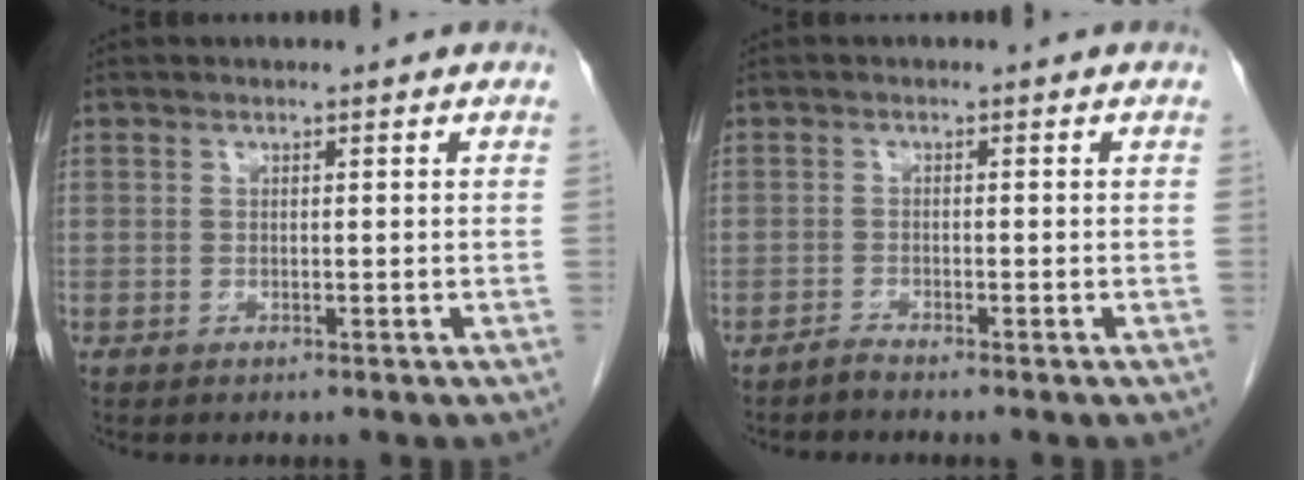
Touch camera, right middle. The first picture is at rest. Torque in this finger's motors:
{"motor_torque": [0.02, 0.21, -0.01, -0.01]}